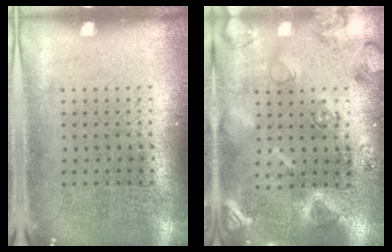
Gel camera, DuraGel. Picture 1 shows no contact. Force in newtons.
{"total": 2.5, "press": 2.5, "slide": 0.1}